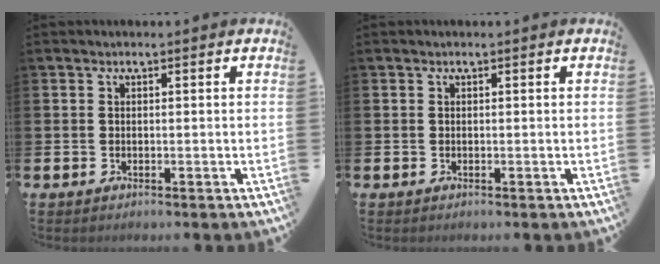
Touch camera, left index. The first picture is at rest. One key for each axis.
{"total": 0.0}